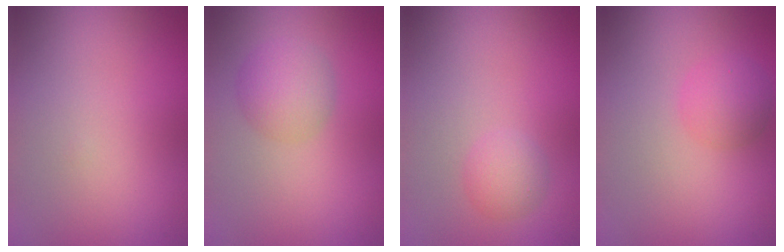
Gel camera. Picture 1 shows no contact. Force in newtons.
{"total": 2.9, "press": 2.9, "slide": 0.2}
{"total": 1.7, "press": 1.7, "slide": 0.1}
{"total": 2.1, "press": 2.1, "slide": 0.1}